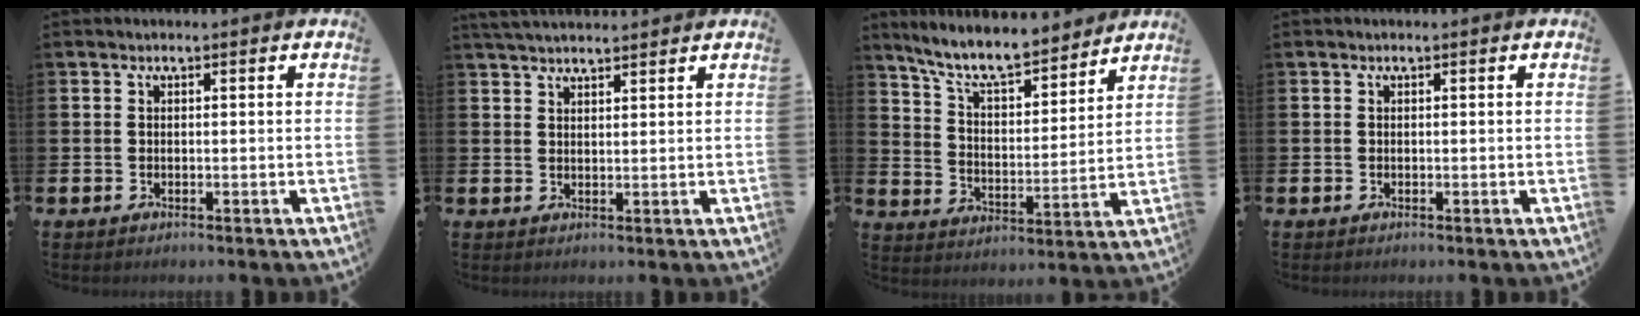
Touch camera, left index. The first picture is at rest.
{"total": 3.0, "force": [2.9, 0.3, 0.6], "torque": [-0.014, -0.010, 0.053]}
{"total": 8.9, "force": [8.1, 1.7, 3.2], "torque": [-0.092, -0.055, 0.143]}
{"total": 0.0}